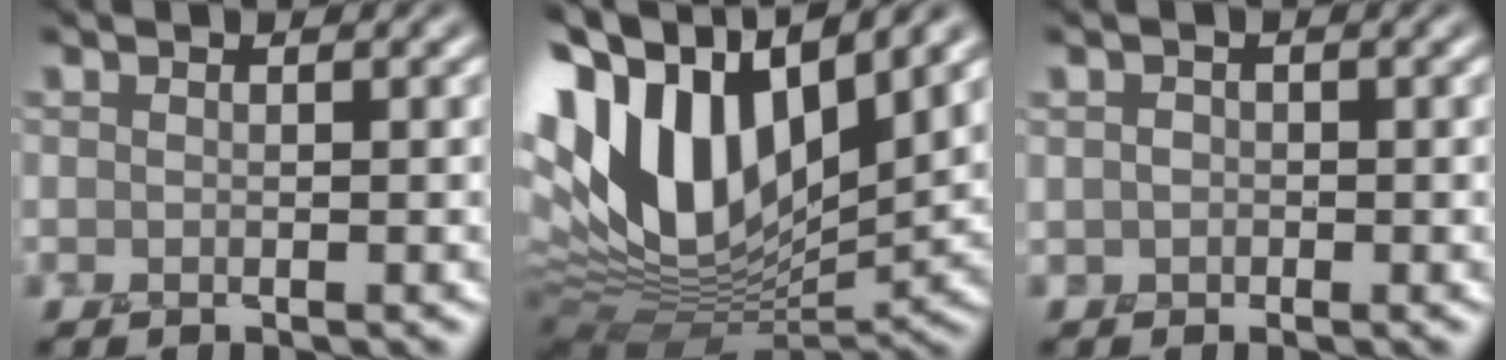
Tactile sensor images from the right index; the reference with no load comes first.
{"total": 15.5, "force": [4.8, 8.7, 11.9], "torque": [-0.240, 0.019, 0.084]}
{"total": 1.0, "force": [-0.1, 0.9, 0.4], "torque": [-0.004, -0.002, -0.008]}